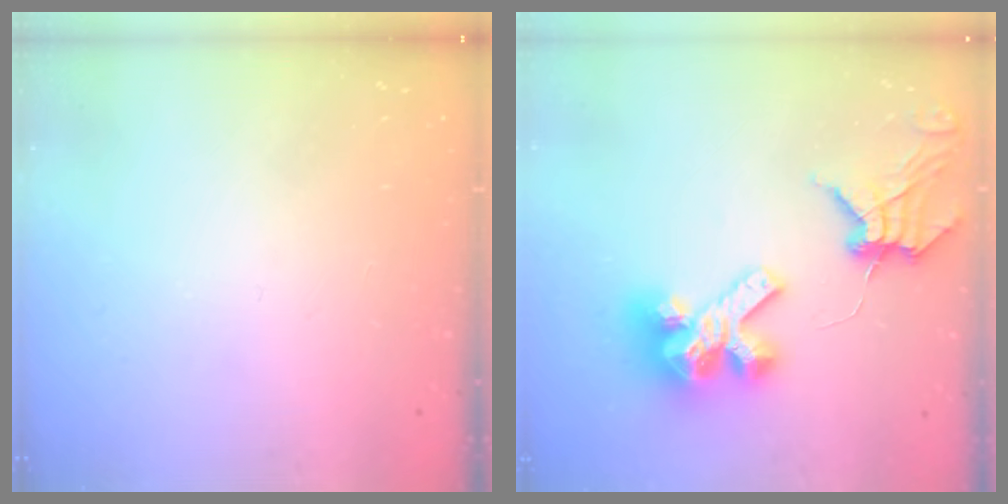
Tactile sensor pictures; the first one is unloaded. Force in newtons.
{"total": 14.1, "press": 14.0, "slide": 1.7}